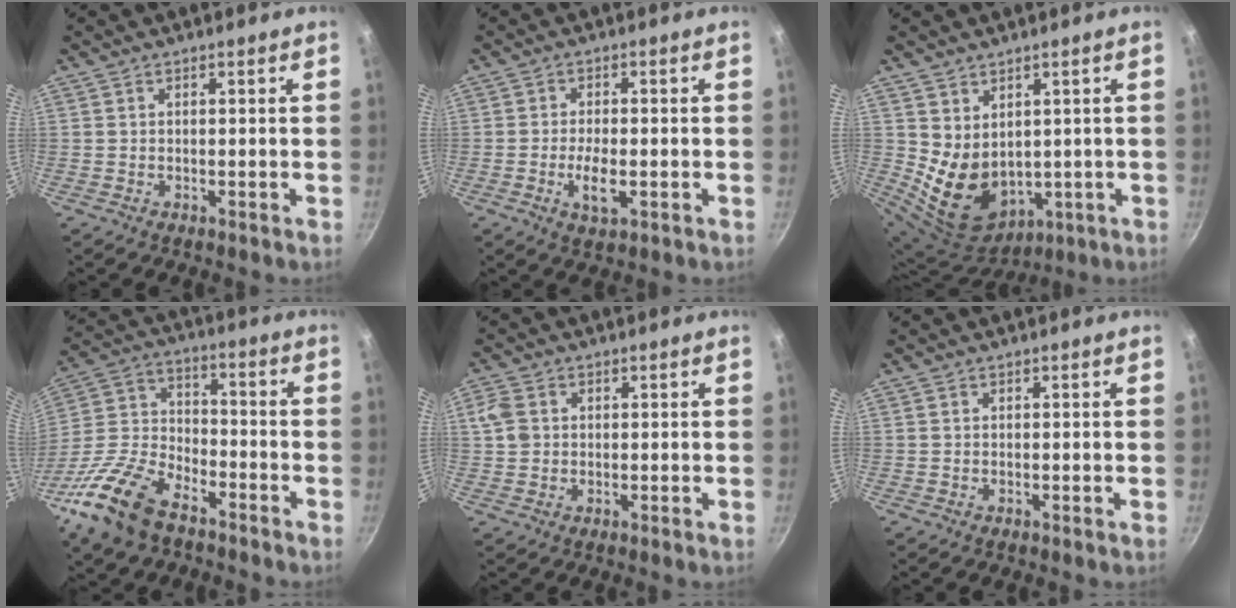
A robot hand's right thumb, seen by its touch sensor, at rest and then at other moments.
{"total": 5.1, "force": [-1.4, 2.2, 4.4], "torque": [-0.082, 0.004, -0.023]}
{"total": 11.1, "force": [1.9, 8.7, 6.6], "torque": [-0.092, -0.027, 0.065]}
{"total": 18.2, "force": [-11.3, 9.4, 10.6], "torque": [-0.208, 0.058, -0.231]}
{"total": 4.7, "force": [0.9, 3.9, 2.6], "torque": [-0.043, 0.003, 0.013]}
{"total": 0.0}